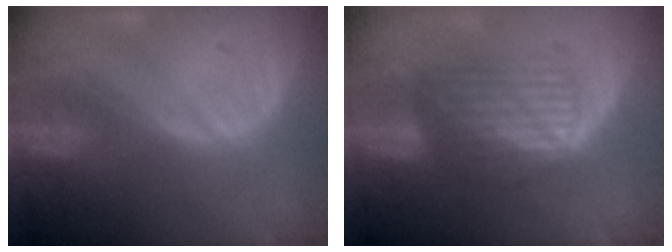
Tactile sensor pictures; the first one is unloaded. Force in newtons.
{"total": 6.5, "press": 6.3, "slide": 1.5}